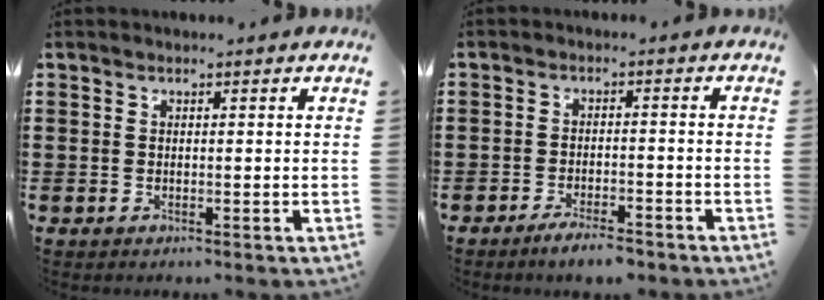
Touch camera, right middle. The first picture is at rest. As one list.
[{"total": 3.4, "force": [-3.0, 0.4, 1.7], "torque": [-0.027, 0.003, -0.056]}]